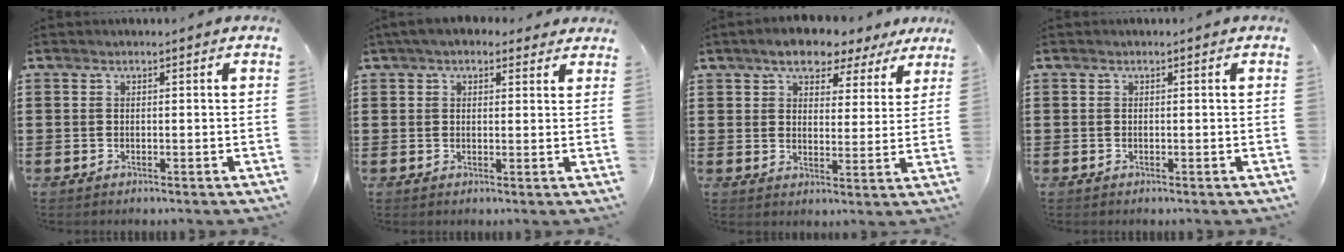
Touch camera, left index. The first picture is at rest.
{"total": 3.5, "force": [2.7, 1.6, 1.5], "torque": [-0.039, 0.003, 0.050]}
{"total": 6.3, "force": [5.3, 2.5, 2.1], "torque": [-0.051, -0.010, 0.094]}
{"total": 0.0}